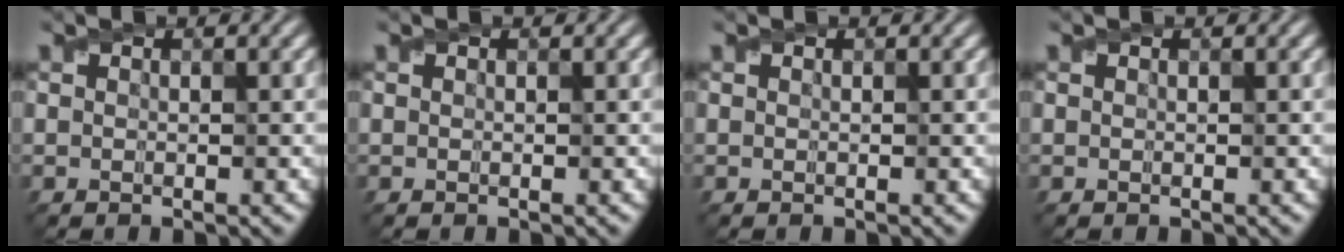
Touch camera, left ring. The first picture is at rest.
{"total": 0.0}
{"total": 0.0}
{"total": 0.0}